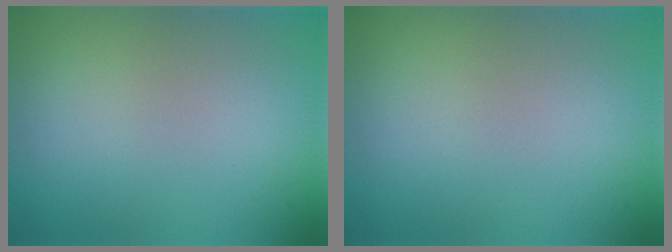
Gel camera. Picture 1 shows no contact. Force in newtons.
{"total": 0.0}